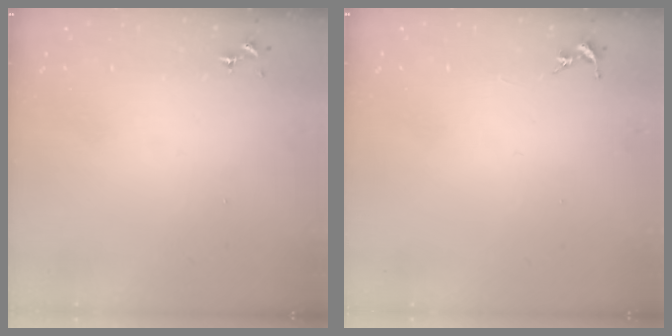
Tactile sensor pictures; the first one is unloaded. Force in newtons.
{"total": 0.0}